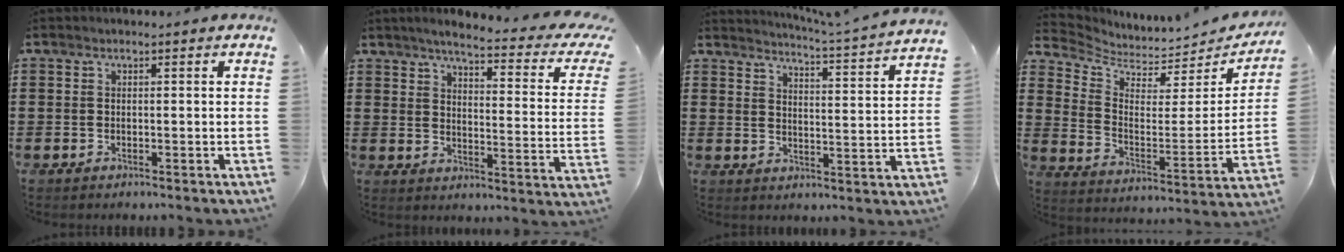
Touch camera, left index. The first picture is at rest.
{"total": 4.9, "force": [3.6, -0.3, 3.2], "torque": [-0.074, -0.031, 0.053]}
{"total": 3.4, "force": [3.1, -1.2, 1.0], "torque": [-0.029, -0.042, 0.043]}
{"total": 4.3, "force": [4.1, 0.8, 1.0], "torque": [-0.048, -0.050, 0.068]}